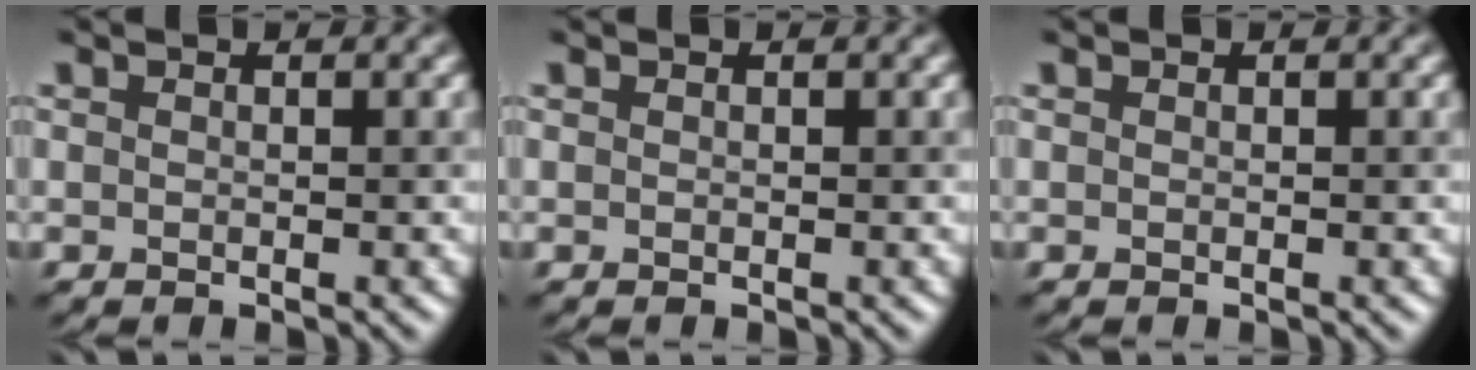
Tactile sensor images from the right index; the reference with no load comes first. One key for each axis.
{"total": 0.0}
{"total": 0.0}